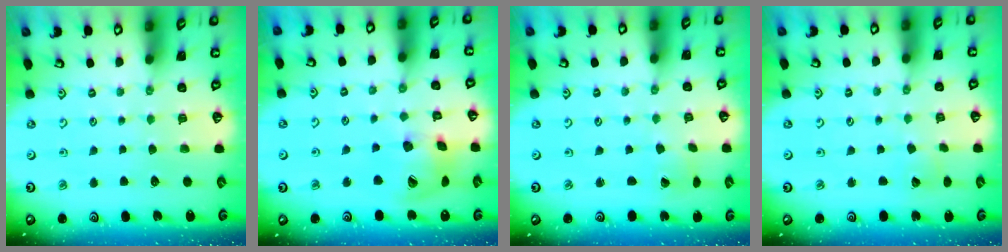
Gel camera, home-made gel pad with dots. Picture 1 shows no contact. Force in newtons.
{"total": 16.1, "press": 15.9, "slide": 2.6}
{"total": 1.1, "press": 1.1, "slide": 0.1}
{"total": 2.7, "press": 2.7, "slide": 0.3}